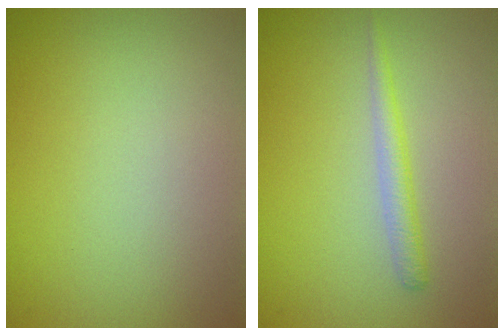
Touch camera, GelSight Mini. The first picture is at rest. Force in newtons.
{"total": 1.7, "press": 1.7, "slide": 0.0}